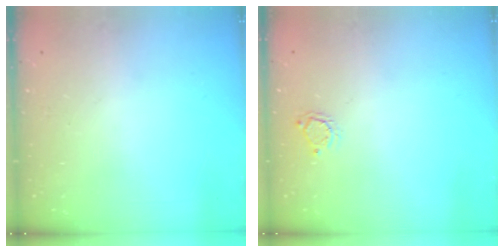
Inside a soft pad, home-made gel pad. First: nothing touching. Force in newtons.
{"total": 3.4, "press": 3.4, "slide": 0.3}